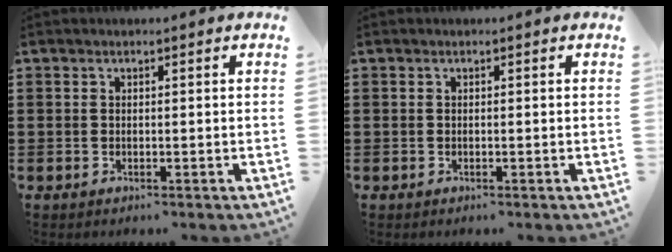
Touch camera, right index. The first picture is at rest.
{"total": 0.0}